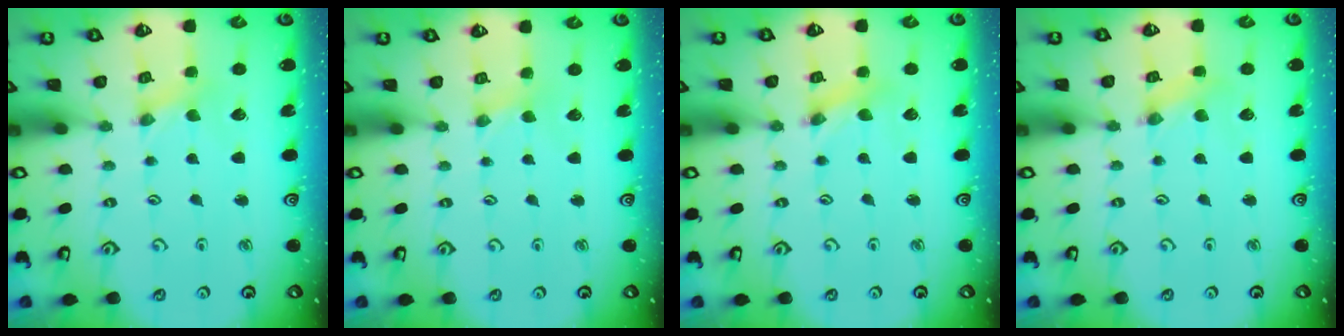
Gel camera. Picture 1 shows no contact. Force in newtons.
{"total": 1.1, "press": 1.1, "slide": 0.2}
{"total": 1.5, "press": 1.4, "slide": 0.3}
{"total": 1.9, "press": 1.9, "slide": 0.3}